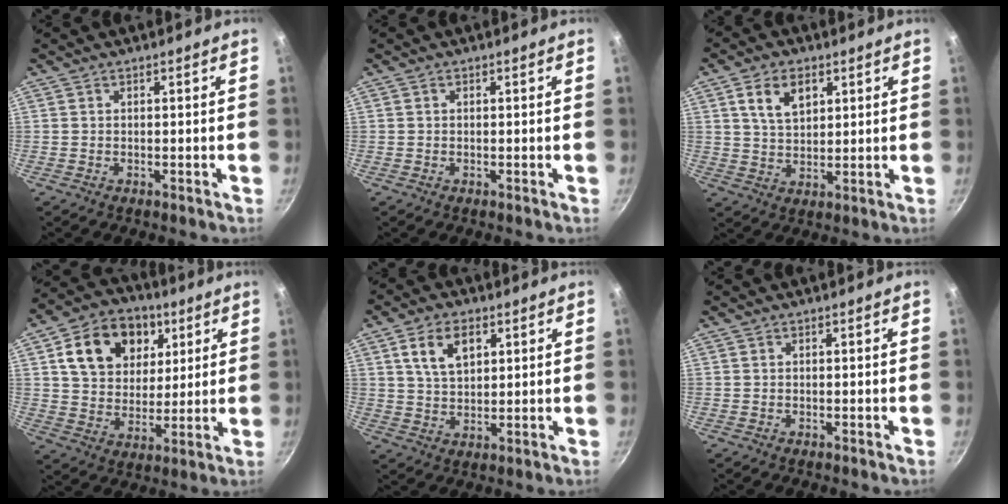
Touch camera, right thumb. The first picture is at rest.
{"total": 0.0}
{"total": 7.8, "force": [3.2, 4.9, 5.2], "torque": [-0.079, -0.011, 0.059]}
{"total": 17.0, "force": [6.3, 12.8, 9.2], "torque": [-0.129, -0.004, 0.101]}
{"total": 8.3, "force": [3.2, 5.0, 5.7], "torque": [-0.089, -0.008, 0.060]}
{"total": 0.0}